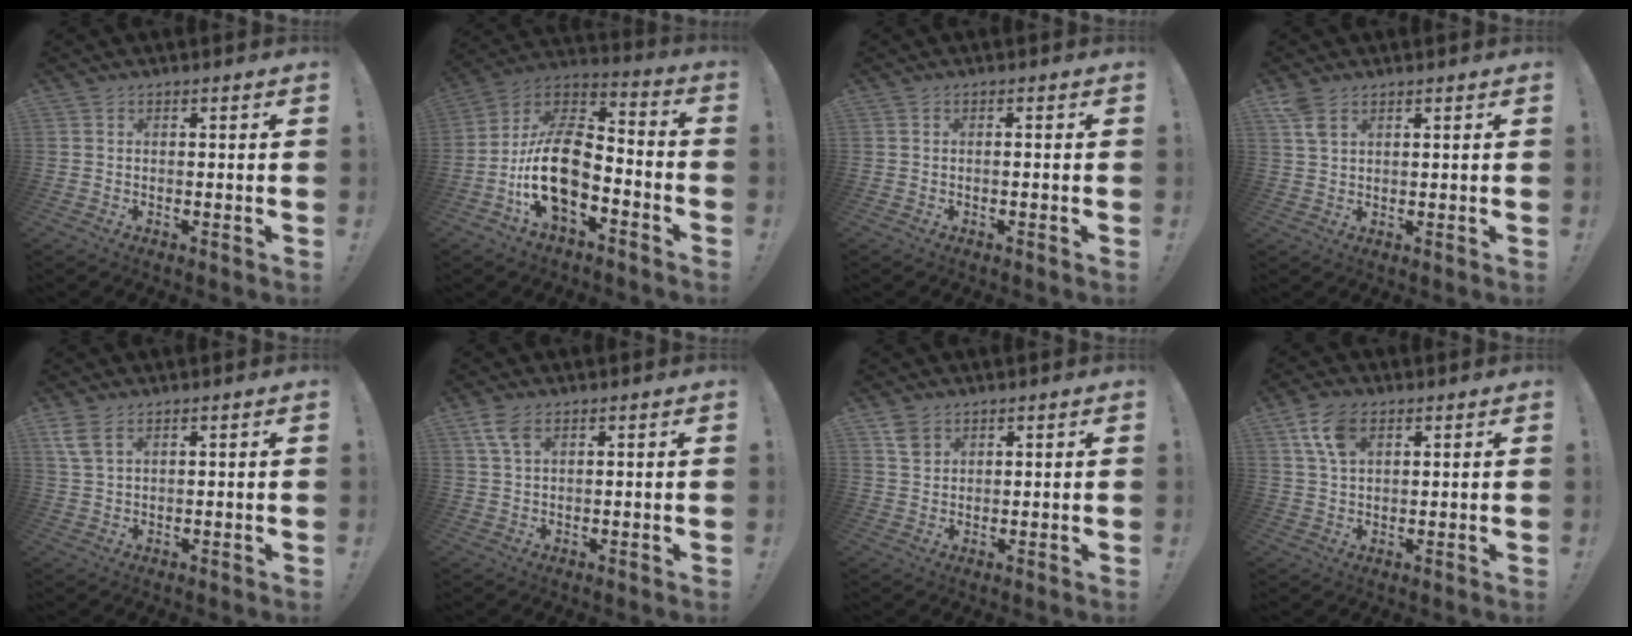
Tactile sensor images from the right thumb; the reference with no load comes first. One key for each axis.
{"total": 17.6, "fx": -6.3, "fy": 9.9, "fz": 13.1, "tx": -0.250, "ty": 0.034, "tz": -0.103}
{"total": 1.0, "fx": -0.8, "fy": -0.3, "fz": 0.5, "tx": -0.018, "ty": 0.002, "tz": -0.014}
{"total": 4.5, "fx": 2.7, "fy": 2.2, "fz": 2.8, "tx": -0.045, "ty": -0.014, "tz": 0.051}
{"total": 4.8, "fx": 2.8, "fy": 2.1, "fz": 3.3, "tx": -0.076, "ty": -0.001, "tz": 0.058}
{"total": 5.2, "fx": 2.7, "fy": 2.3, "fz": 3.7, "tx": -0.072, "ty": -0.006, "tz": 0.052}
{"total": 4.3, "fx": 2.7, "fy": 2.9, "fz": 1.7, "tx": -0.017, "ty": -0.012, "tz": 0.049}
{"total": 8.4, "fx": 4.0, "fy": 4.6, "fz": 5.8, "tx": -0.104, "ty": -0.002, "tz": 0.077}